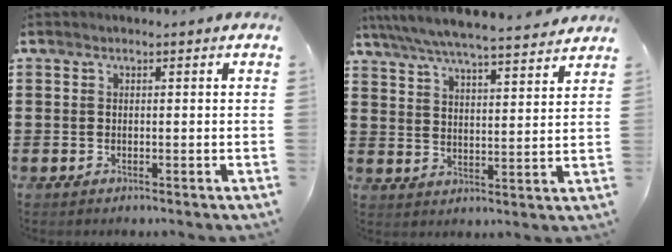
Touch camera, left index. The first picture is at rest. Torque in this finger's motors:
{"motor_torque": [1.24, -0.90, 1.05, 0.12]}